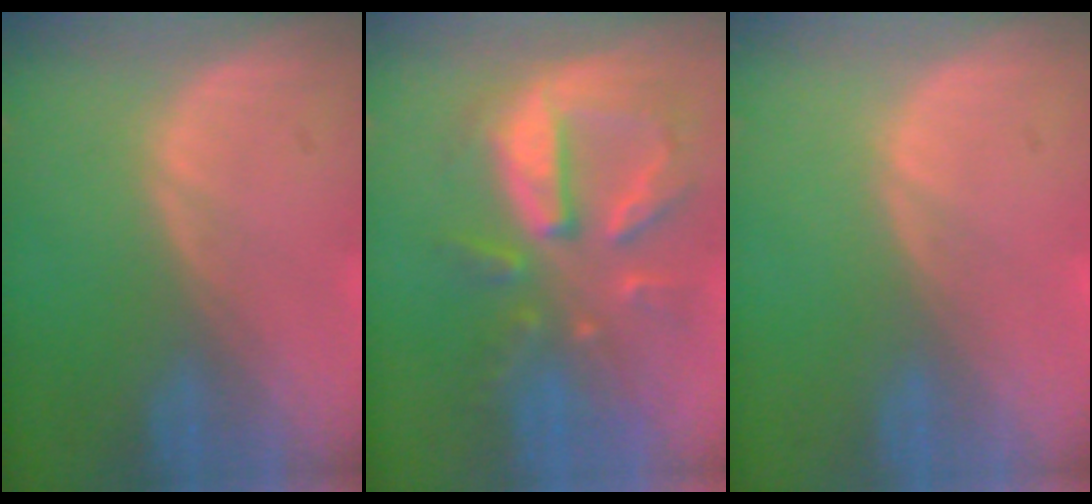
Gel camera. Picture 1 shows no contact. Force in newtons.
{"total": 10.7, "press": 9.4, "slide": 5.1}
{"total": 0.0}